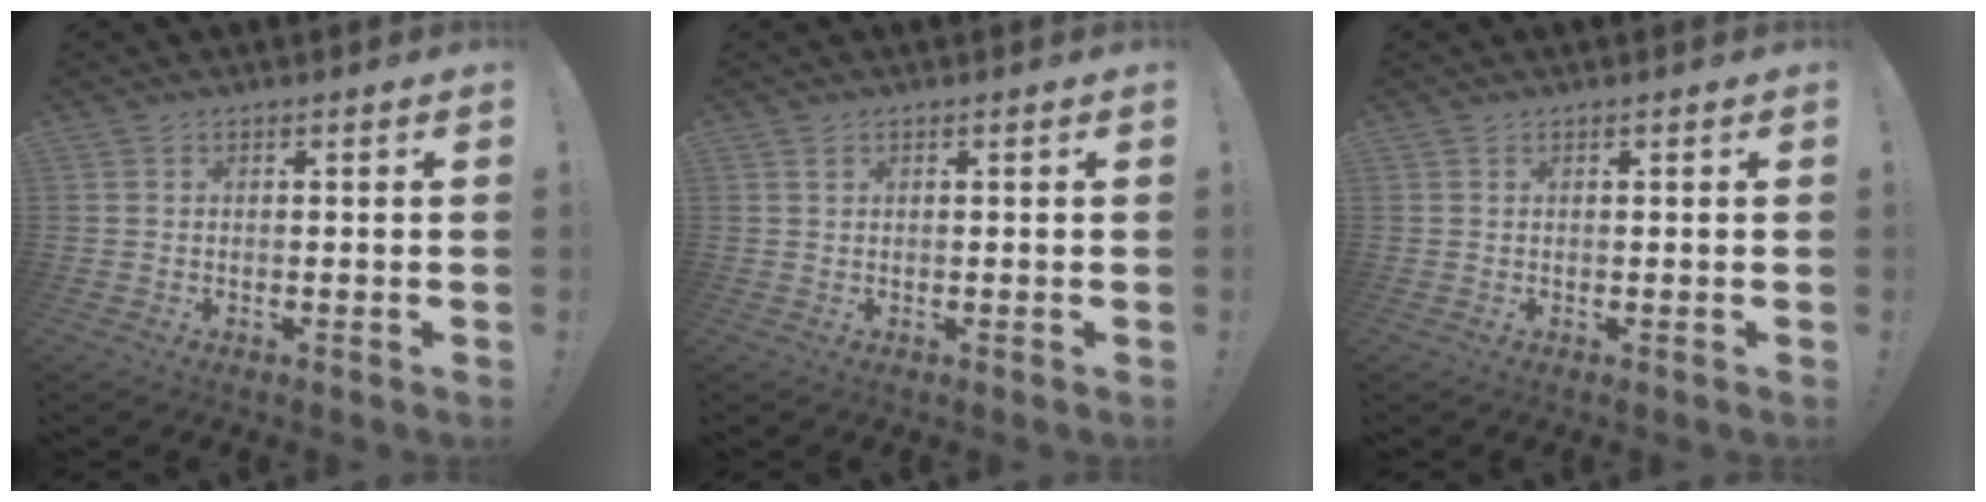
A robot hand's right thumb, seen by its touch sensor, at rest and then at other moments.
{"total": 1.0, "force": [0.6, 0.6, 0.5], "torque": [-0.003, -0.002, 0.009]}
{"total": 0.0}